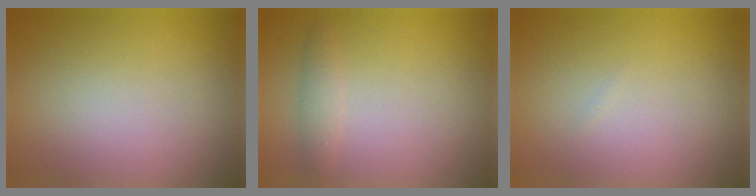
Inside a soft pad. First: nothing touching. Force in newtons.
{"total": 1.4, "press": 1.4, "slide": 0.1}
{"total": 0.0}